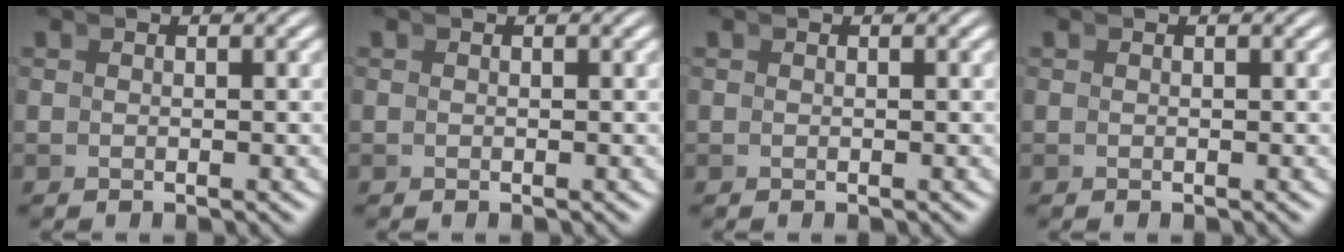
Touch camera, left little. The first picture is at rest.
{"total": 0.0}
{"total": 0.0}
{"total": 0.0}